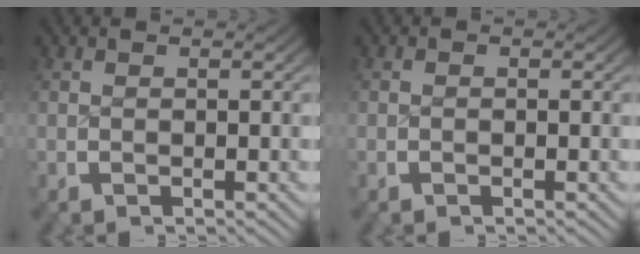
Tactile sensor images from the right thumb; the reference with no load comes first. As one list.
[{"total": 0.9, "force": [-0.8, 0.0, -0.3], "torque": [-0.003, -0.005, -0.014]}]